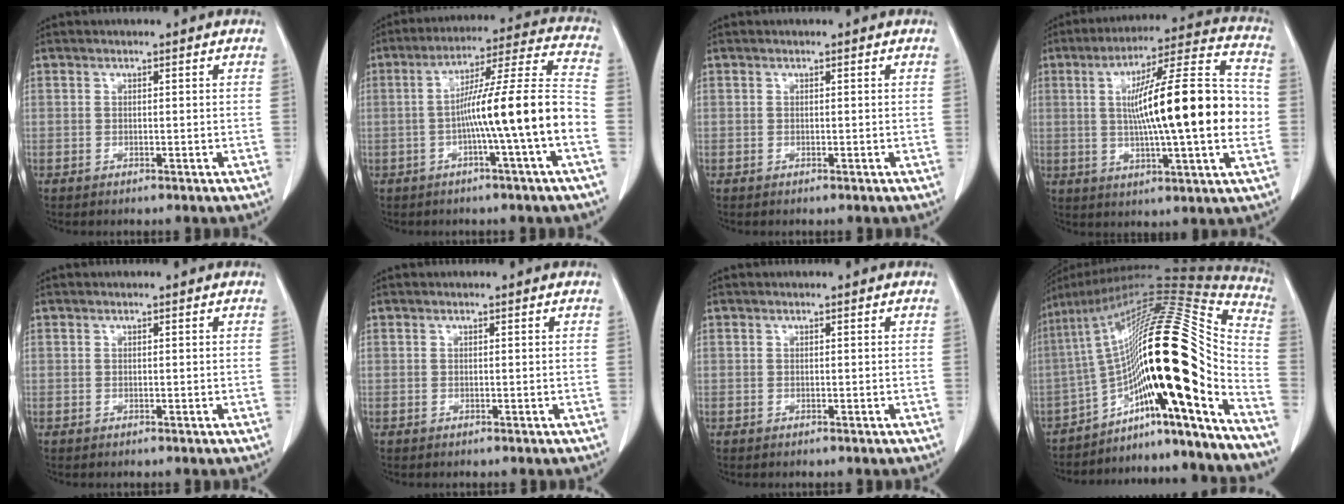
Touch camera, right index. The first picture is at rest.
{"total": 14.9, "force": [-3.4, -1.4, 14.5], "torque": [-0.230, 0.016, -0.062]}
{"total": 0.0}
{"total": 21.0, "force": [0.3, 1.4, 20.9], "torque": [-0.326, 0.017, -0.003]}
{"total": 0.0}
{"total": 0.0}
{"total": 0.0}
{"total": 25.8, "force": [-11.4, 2.2, 23.0], "torque": [-0.340, 0.041, -0.181]}